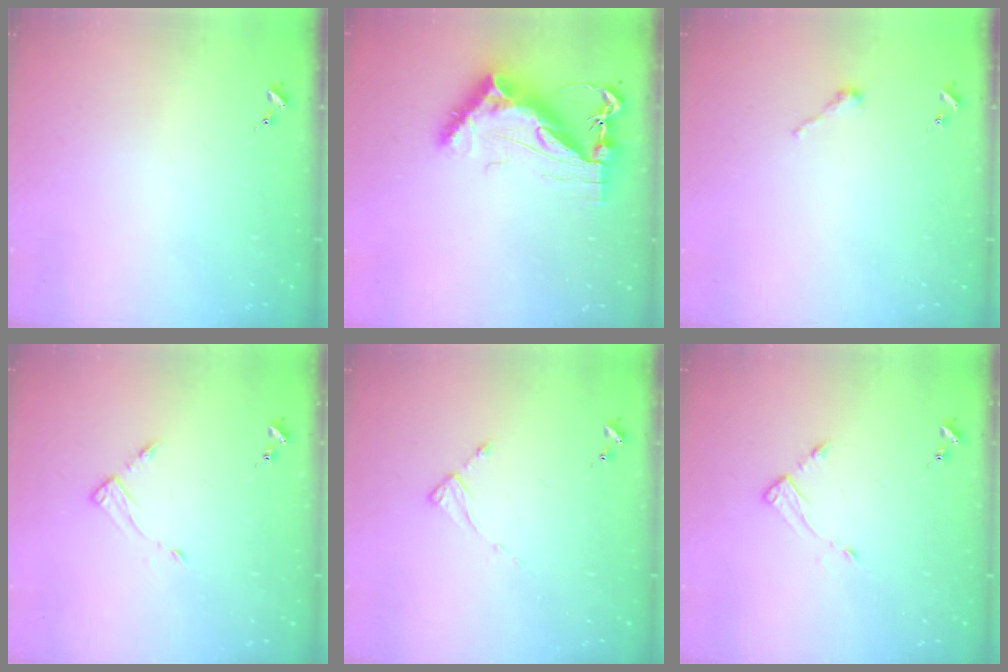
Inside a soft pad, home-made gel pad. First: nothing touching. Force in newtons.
{"total": 11.9, "press": 11.9, "slide": 1.0}
{"total": 2.5, "press": 2.5, "slide": 0.2}
{"total": 3.5, "press": 3.5, "slide": 0.4}
{"total": 2.6, "press": 2.6, "slide": 0.2}
{"total": 3.4, "press": 3.4, "slide": 0.4}